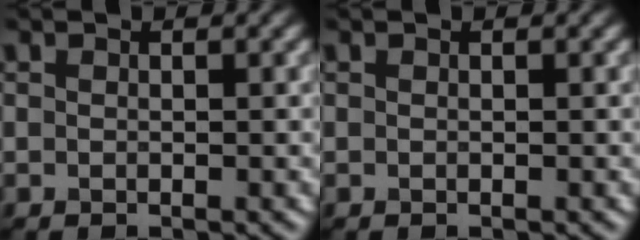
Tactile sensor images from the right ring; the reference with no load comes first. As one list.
[{"total": 0.0}]